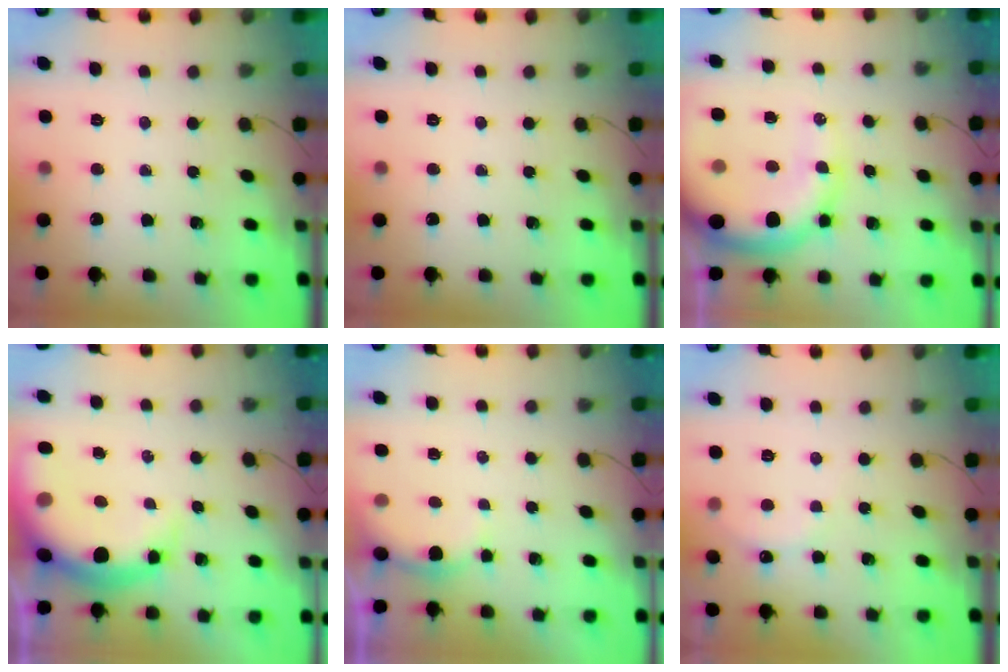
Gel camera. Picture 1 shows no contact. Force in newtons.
{"total": 0.0}
{"total": 15.0, "press": 14.6, "slide": 3.1}
{"total": 9.6, "press": 9.3, "slide": 2.5}
{"total": 2.7, "press": 2.5, "slide": 0.8}
{"total": 6.2, "press": 6.0, "slide": 1.2}